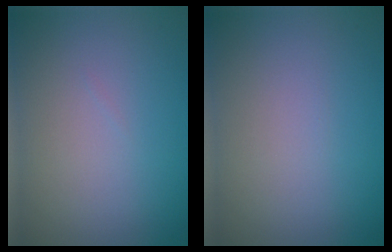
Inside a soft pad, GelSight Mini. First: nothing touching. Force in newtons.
{"total": 0.0}